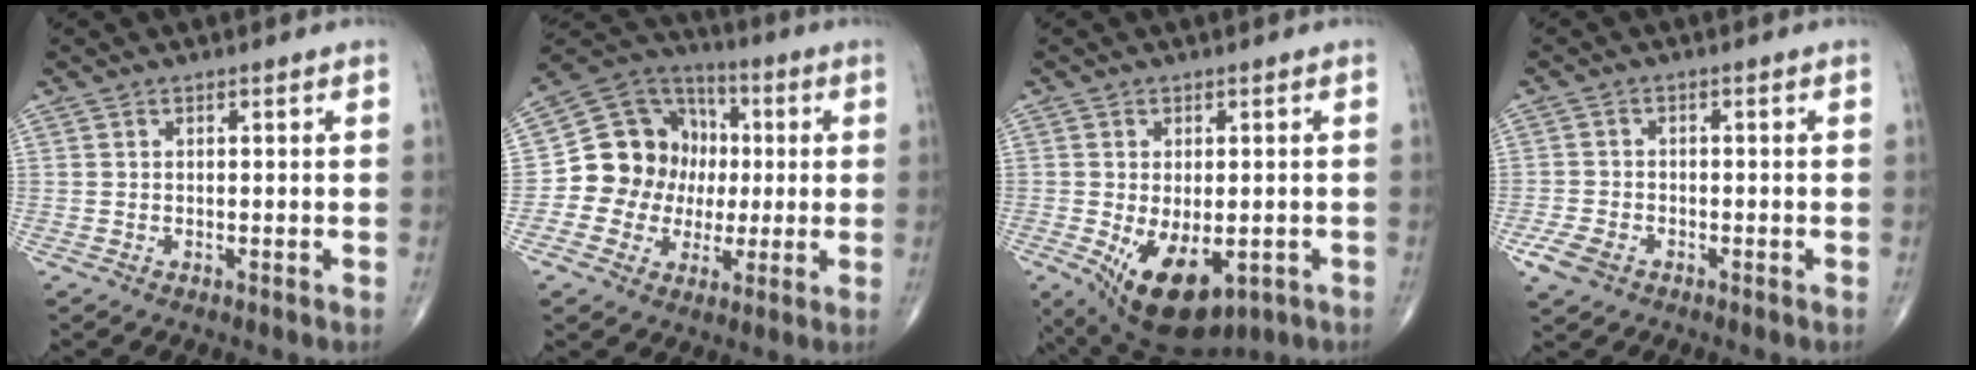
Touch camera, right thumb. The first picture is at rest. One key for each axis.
{"total": 15.8, "fx": -0.1, "fy": 14.0, "fz": 7.3, "tx": -0.081, "ty": 0.034, "tz": -0.001}
{"total": 12.3, "fx": -4.0, "fy": 6.9, "fz": 9.4, "tx": -0.146, "ty": -0.011, "tz": -0.042}
{"total": 4.5, "fx": -2.4, "fy": 3.0, "fz": 2.4, "tx": -0.054, "ty": 0.006, "tz": -0.041}